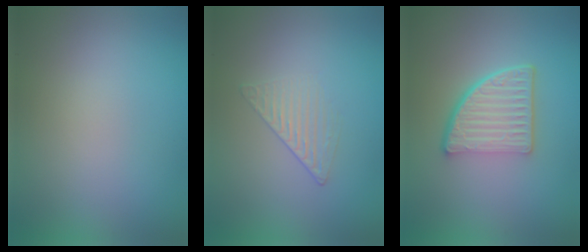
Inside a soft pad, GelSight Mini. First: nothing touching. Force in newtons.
{"total": 1.3, "press": 0.4, "slide": 1.2}
{"total": 5.4, "press": 3.9, "slide": 3.8}